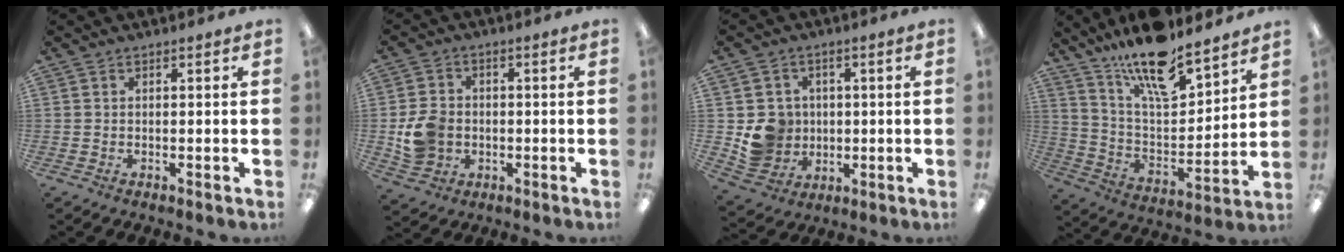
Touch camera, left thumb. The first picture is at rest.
{"total": 8.3, "force": [-1.2, 7.1, 4.1], "torque": [-0.076, 0.014, -0.018]}
{"total": 8.5, "force": [0.2, 8.3, 1.9], "torque": [-0.047, 0.006, 0.016]}
{"total": 17.4, "force": [14.1, 5.0, 8.8], "torque": [-0.162, -0.090, 0.244]}